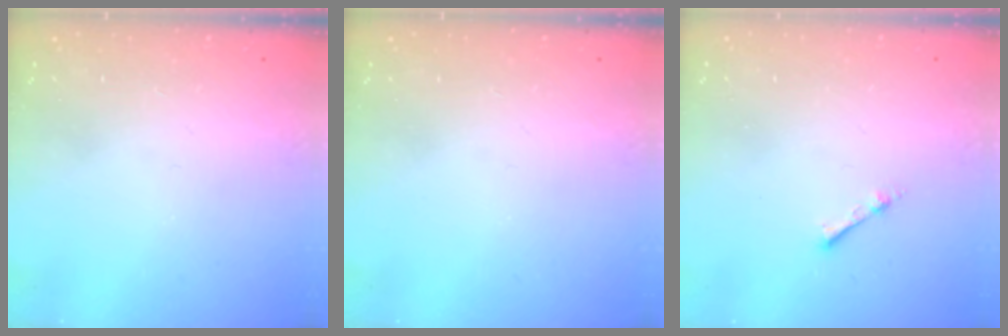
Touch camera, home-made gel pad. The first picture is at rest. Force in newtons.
{"total": 0.0}
{"total": 1.9, "press": 1.9, "slide": 0.3}